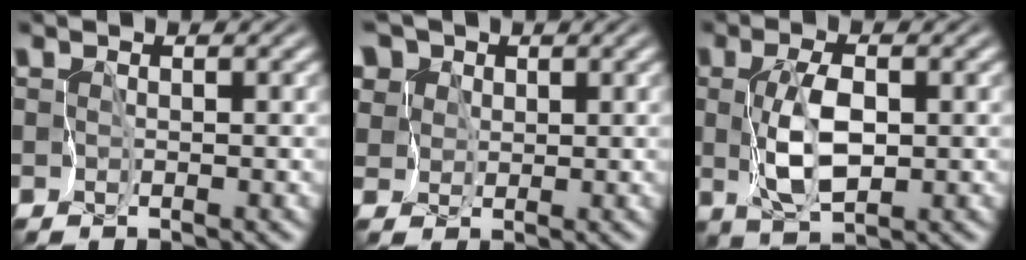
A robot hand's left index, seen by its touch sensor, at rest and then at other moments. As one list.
[{"total": 7.7, "force": [3.9, 6.0, 2.8], "torque": [-0.075, 0.018, 0.048]}, {"total": 4.4, "force": [0.0, 2.2, 3.9], "torque": [-0.089, -0.002, 0.007]}]